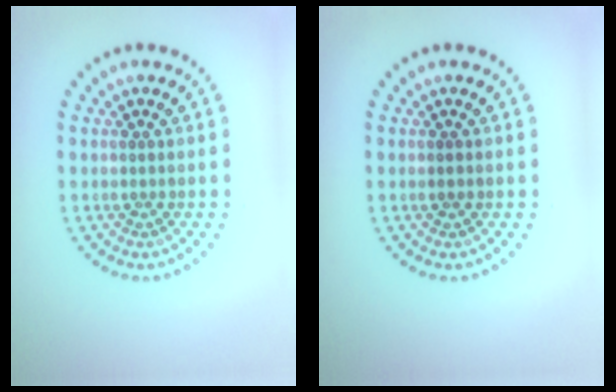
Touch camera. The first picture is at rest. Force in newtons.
{"total": 0.8, "press": 0.8, "slide": 0.1}